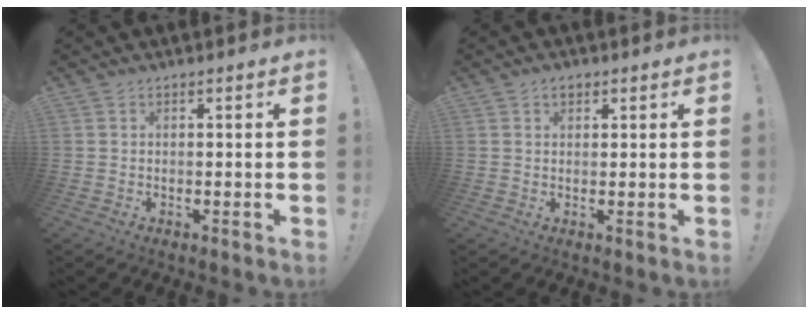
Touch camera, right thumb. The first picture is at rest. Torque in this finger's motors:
{"motor_torque": [0.25, 0.58, 0.11, -0.07, -0.03]}